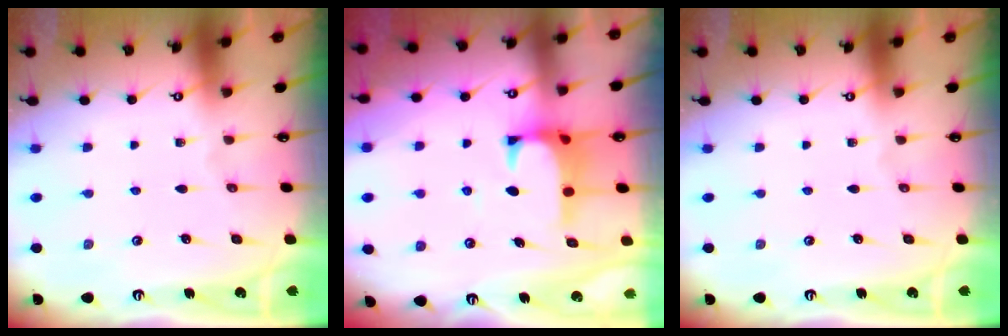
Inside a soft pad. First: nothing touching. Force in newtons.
{"total": 1.4, "press": 1.2, "slide": 0.8}
{"total": 0.0}